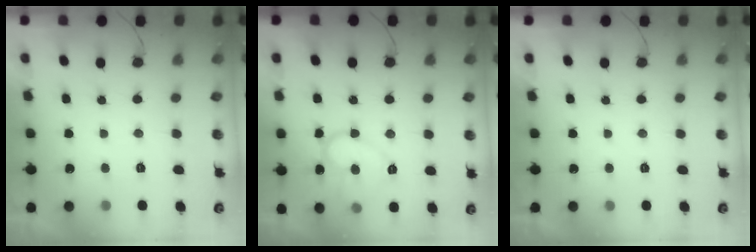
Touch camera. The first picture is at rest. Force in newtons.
{"total": 12.4, "press": 12.4, "slide": 0.3}
{"total": 1.6, "press": 1.6, "slide": 0.0}